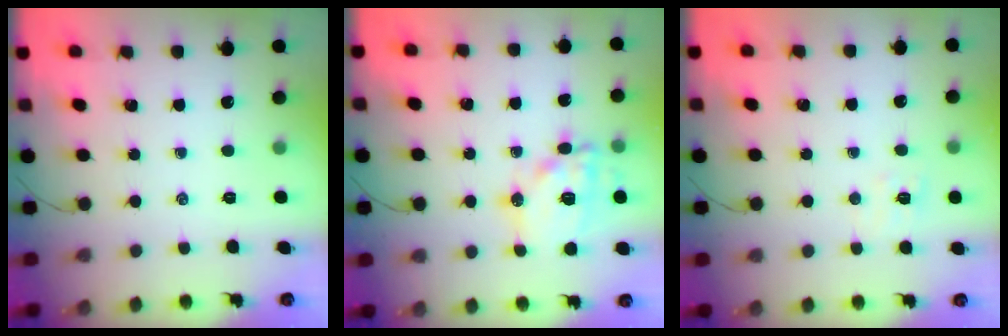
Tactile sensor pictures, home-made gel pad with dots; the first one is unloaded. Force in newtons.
{"total": 15.6, "press": 15.5, "slide": 2.2}
{"total": 6.3, "press": 6.2, "slide": 1.3}